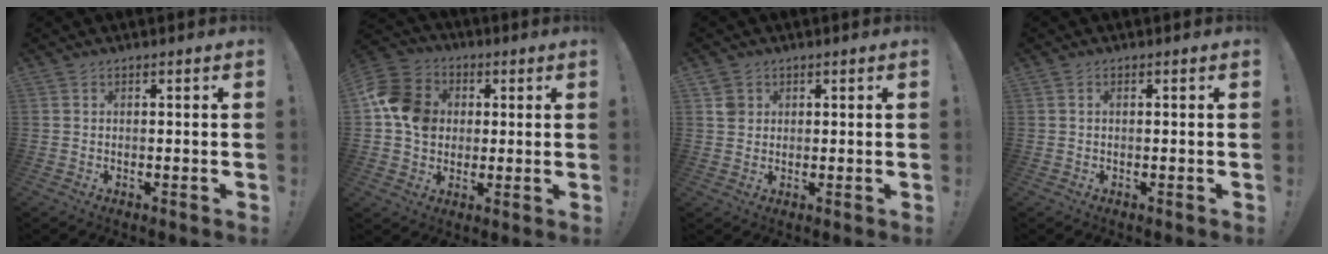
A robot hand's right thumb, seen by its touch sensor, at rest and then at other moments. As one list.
[{"total": 13.6, "force": [1.5, 11.2, 7.5], "torque": [-0.125, 0.007, 0.032]}, {"total": 2.9, "force": [1.3, 2.5, 0.8], "torque": [-0.005, -0.003, 0.023]}, {"total": 0.6, "force": [0.0, 0.0, 0.6], "torque": [-0.014, 0.002, 0.000]}]